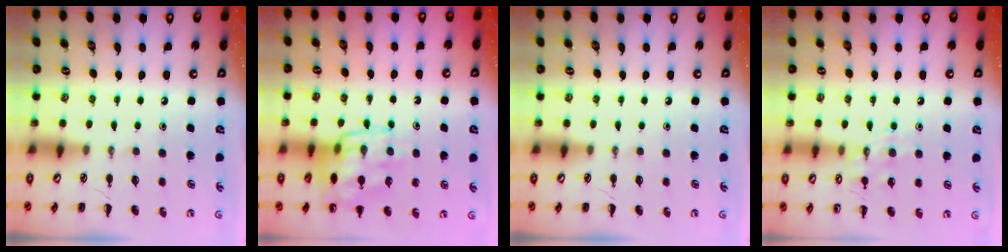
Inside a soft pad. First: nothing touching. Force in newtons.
{"total": 14.2, "press": 14.1, "slide": 1.8}
{"total": 0.0}
{"total": 9.1, "press": 9.1, "slide": 0.9}